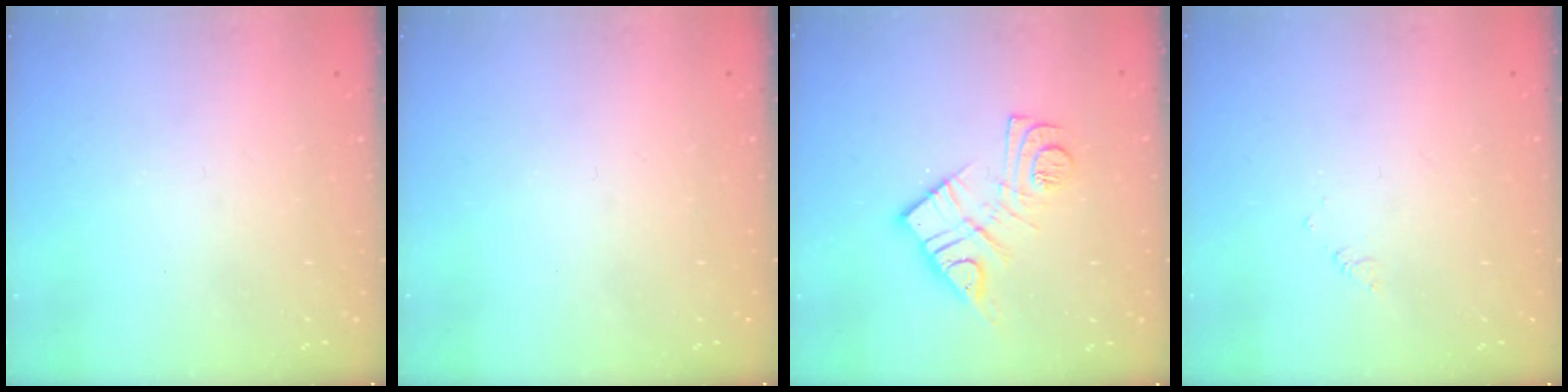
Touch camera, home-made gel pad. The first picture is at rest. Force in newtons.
{"total": 0.0}
{"total": 14.5, "press": 14.4, "slide": 1.0}
{"total": 1.7, "press": 1.7, "slide": 0.3}